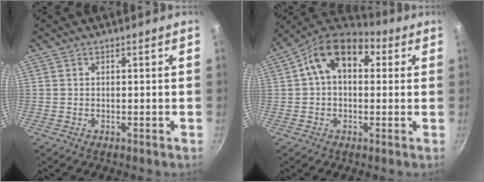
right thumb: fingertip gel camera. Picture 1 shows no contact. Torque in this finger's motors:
{"motor_torque": [1.09, 2.35, 1.42, -0.33, 0.14]}